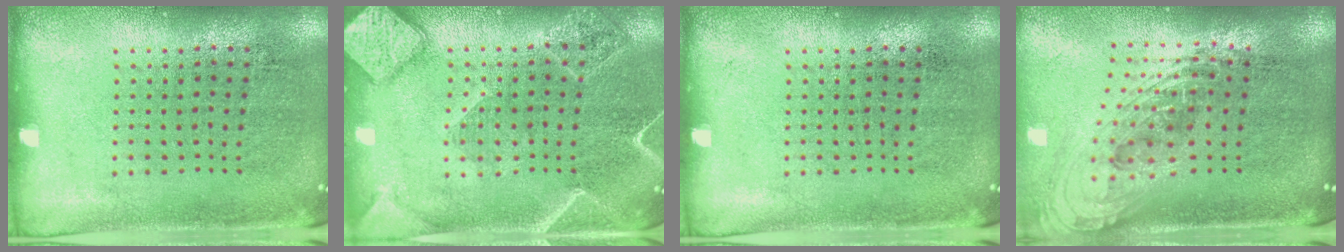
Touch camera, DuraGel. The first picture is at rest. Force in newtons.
{"total": 2.2, "press": 2.1, "slide": 0.5}
{"total": 0.0}
{"total": 2.2, "press": 1.6, "slide": 1.5}